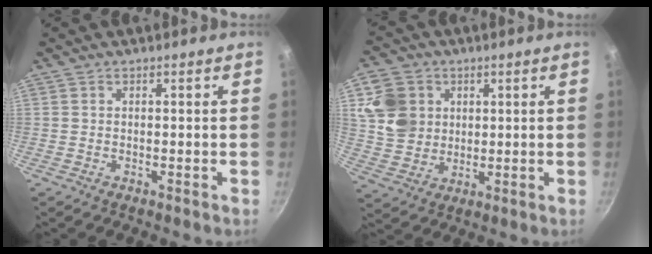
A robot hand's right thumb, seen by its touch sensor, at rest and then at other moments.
{"total": 10.9, "force": [2.9, 9.3, 4.9], "torque": [-0.072, -0.003, 0.058]}